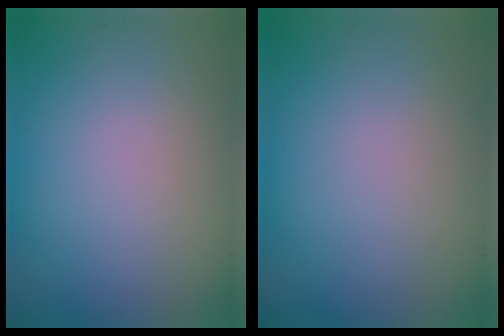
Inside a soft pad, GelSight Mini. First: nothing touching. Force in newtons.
{"total": 0.0}